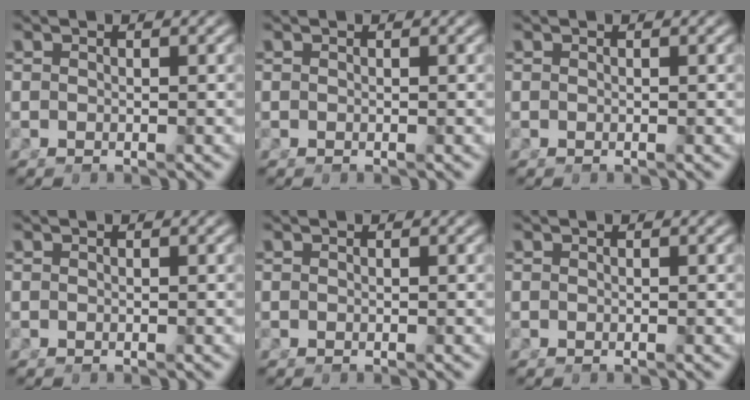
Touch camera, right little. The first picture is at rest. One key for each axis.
{"total": 0.0}
{"total": 0.0}
{"total": 0.0}
{"total": 0.0}
{"total": 0.0}